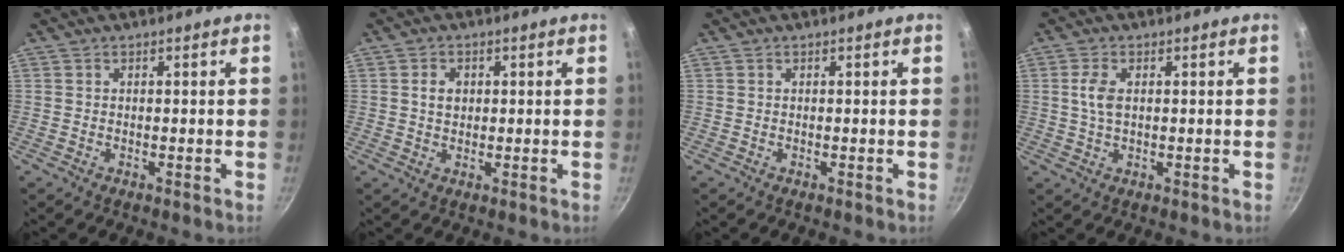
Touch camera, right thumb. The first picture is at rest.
{"total": 3.0, "force": [0.5, 2.3, 1.8], "torque": [-0.019, 0.002, 0.009]}
{"total": 0.0}
{"total": 1.9, "force": [0.2, 1.0, 1.6], "torque": [-0.035, 0.002, 0.005]}